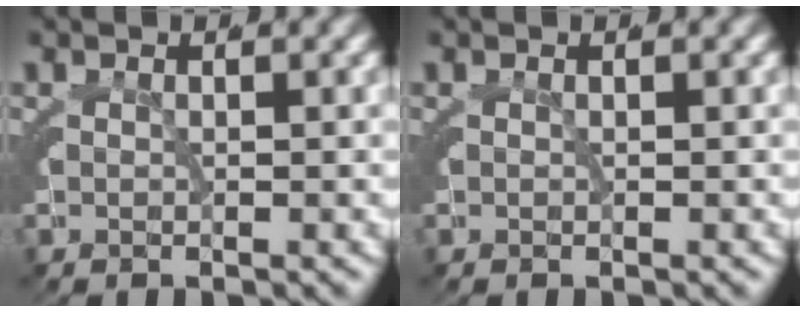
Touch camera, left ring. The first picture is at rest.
{"total": 0.0}